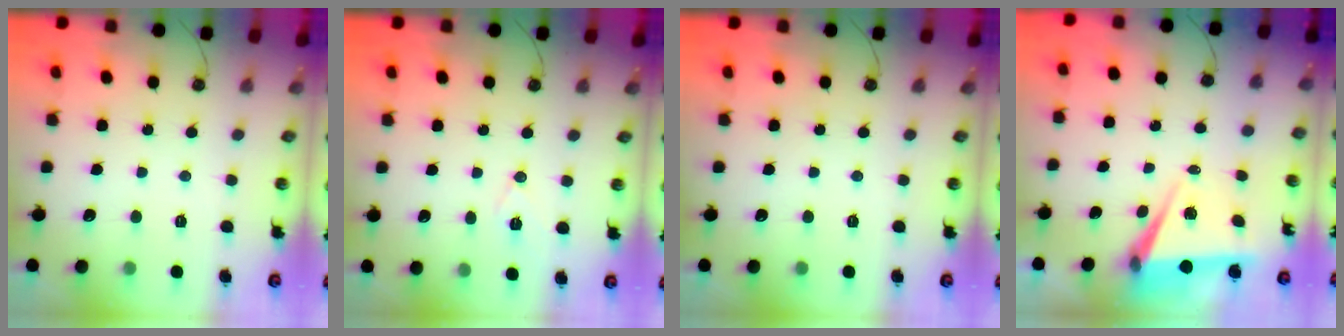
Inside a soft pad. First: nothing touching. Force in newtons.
{"total": 8.2, "press": 7.0, "slide": 4.3}
{"total": 0.0}
{"total": 7.1, "press": 5.7, "slide": 4.3}